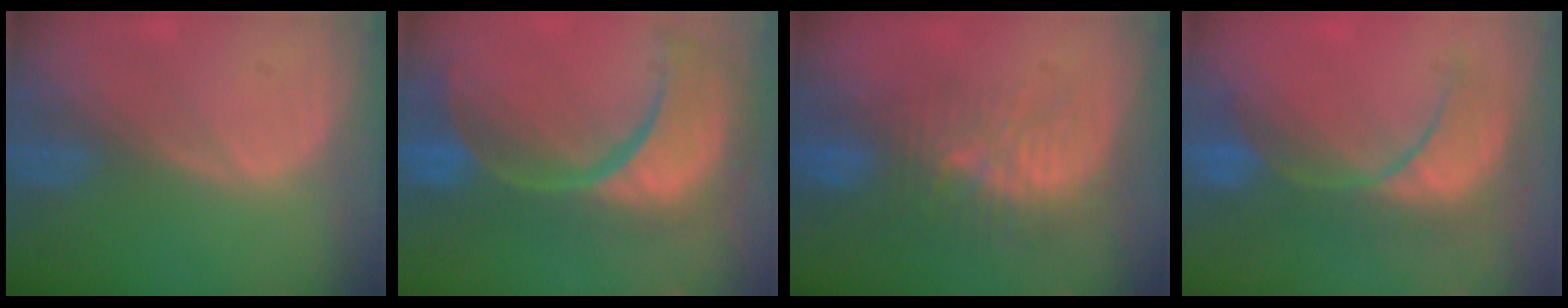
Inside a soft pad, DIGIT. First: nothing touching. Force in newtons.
{"total": 14.8, "press": 11.7, "slide": 9.0}
{"total": 9.3, "press": 8.5, "slide": 3.6}
{"total": 8.3, "press": 8.3, "slide": 0.1}